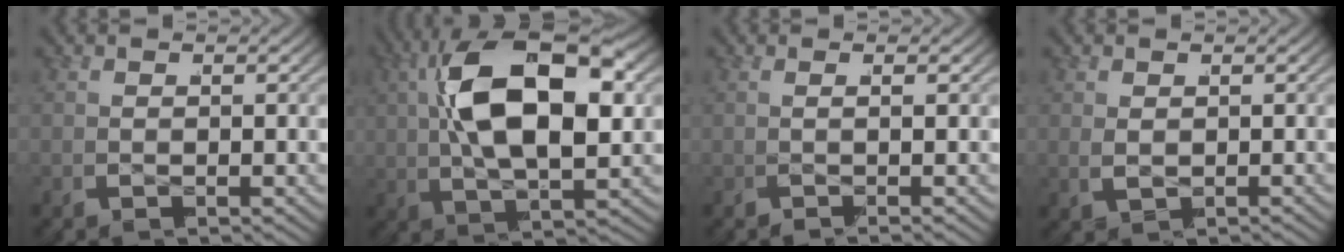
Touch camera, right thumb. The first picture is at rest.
{"total": 14.9, "force": [1.1, 7.8, 12.7], "torque": [-0.263, -0.010, 0.022]}
{"total": 1.2, "force": [0.0, -0.7, 1.0], "torque": [-0.017, 0.013, -0.010]}
{"total": 0.9, "force": [0.3, 0.8, 0.3], "torque": [-0.010, 0.000, 0.010]}